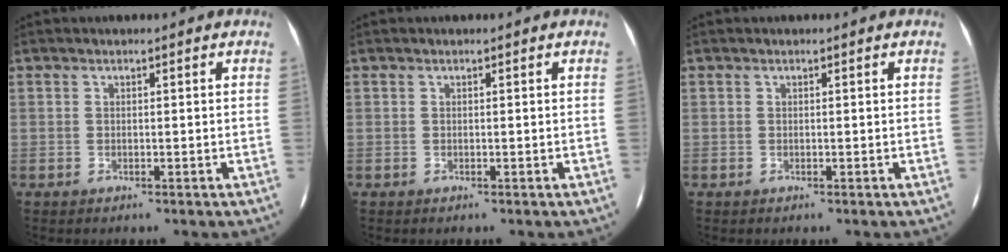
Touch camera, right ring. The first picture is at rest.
{"total": 0.0}
{"total": 0.0}